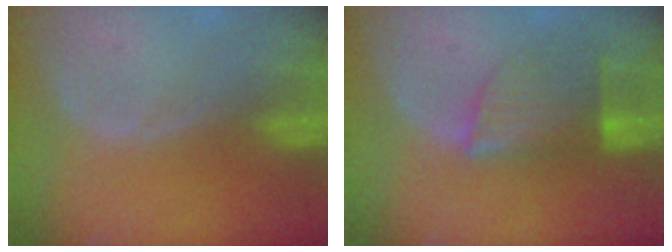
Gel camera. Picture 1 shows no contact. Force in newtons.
{"total": 7.2, "press": 6.5, "slide": 3.1}